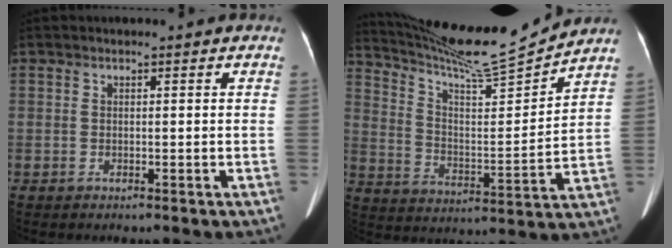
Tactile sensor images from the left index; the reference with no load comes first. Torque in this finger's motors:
{"motor_torque": [0.00, -2.14, 0.01, 0.09]}